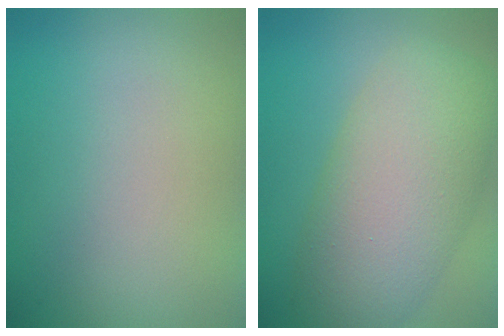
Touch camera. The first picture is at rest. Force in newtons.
{"total": 8.8, "press": 8.8, "slide": 0.4}